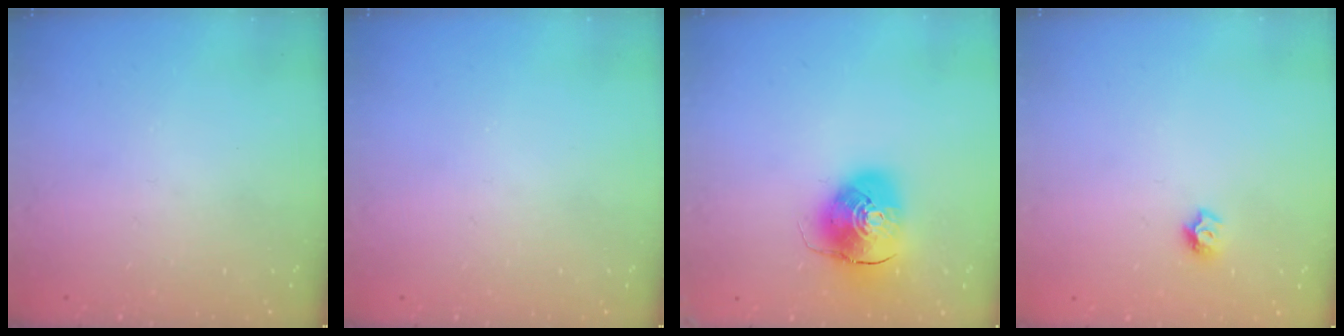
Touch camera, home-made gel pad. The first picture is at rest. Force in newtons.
{"total": 0.0}
{"total": 10.1, "press": 10.0, "slide": 1.6}
{"total": 5.6, "press": 5.6, "slide": 0.7}